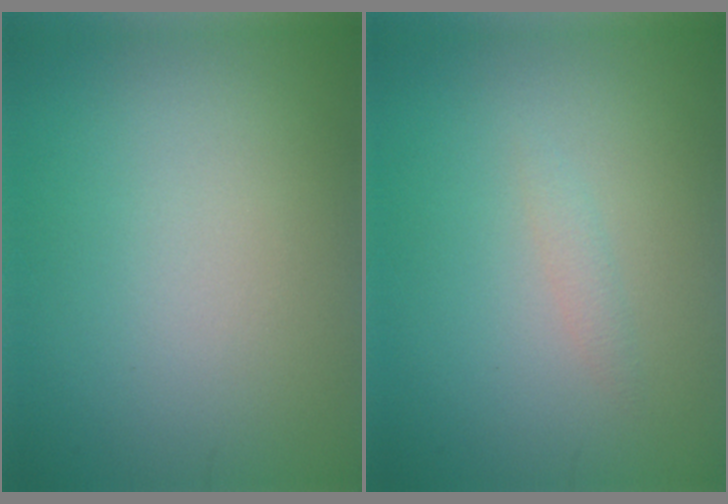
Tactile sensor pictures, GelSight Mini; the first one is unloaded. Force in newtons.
{"total": 0.8, "press": 0.8, "slide": 0.0}